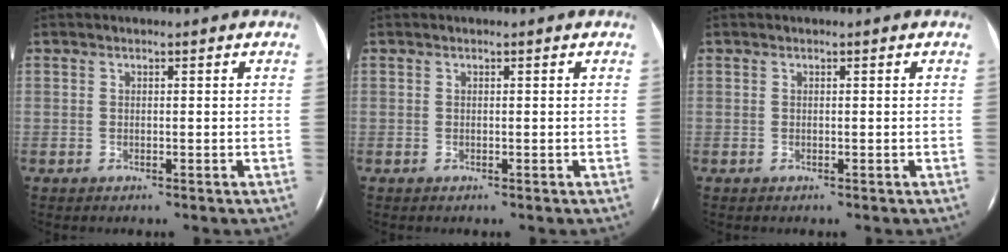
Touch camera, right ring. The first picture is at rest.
{"total": 0.0}
{"total": 0.0}